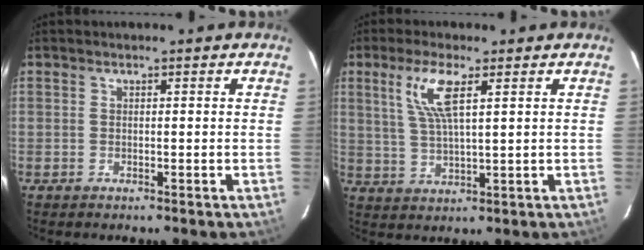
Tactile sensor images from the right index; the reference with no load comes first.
{"total": 7.4, "force": [3.1, 1.5, 6.5], "torque": [-0.137, 0.002, 0.066]}